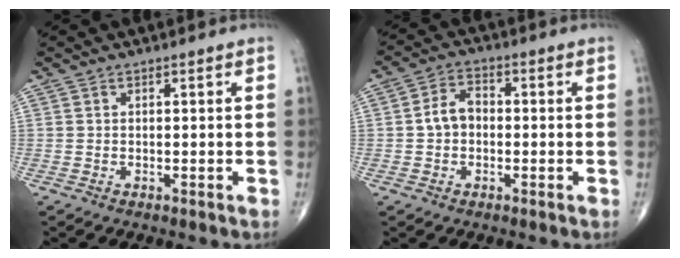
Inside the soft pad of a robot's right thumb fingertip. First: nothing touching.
{"total": 5.2, "force": [-0.4, 3.9, 3.5], "torque": [-0.054, 0.021, -0.017]}